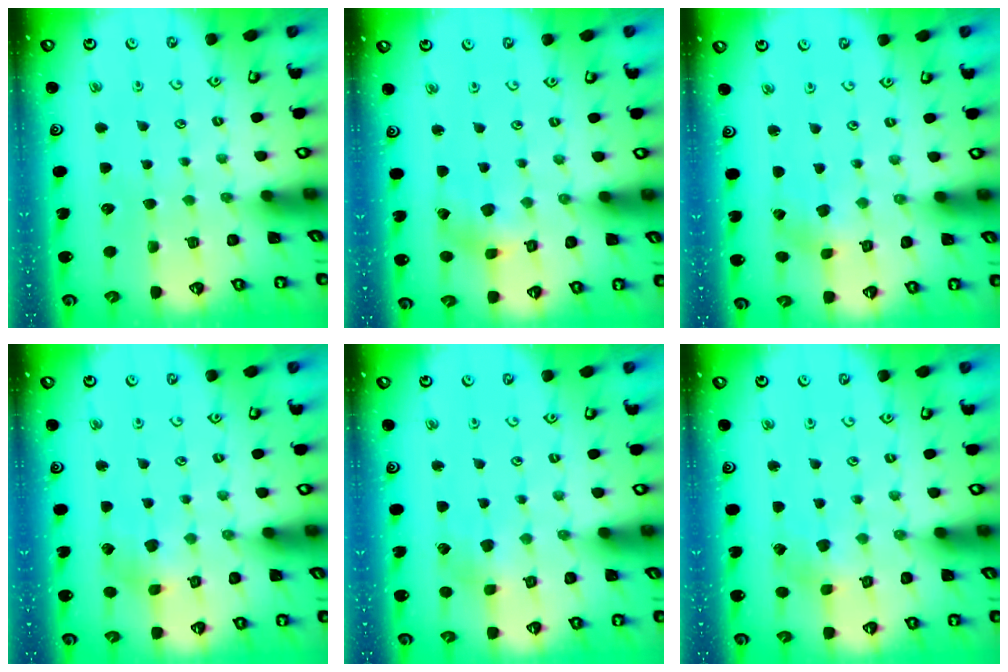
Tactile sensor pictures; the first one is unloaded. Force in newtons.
{"total": 2.8, "press": 2.7, "slide": 0.4}
{"total": 0.0}
{"total": 4.0, "press": 4.0, "slide": 0.6}
{"total": 2.9, "press": 2.8, "slide": 0.7}
{"total": 2.0, "press": 1.9, "slide": 0.3}